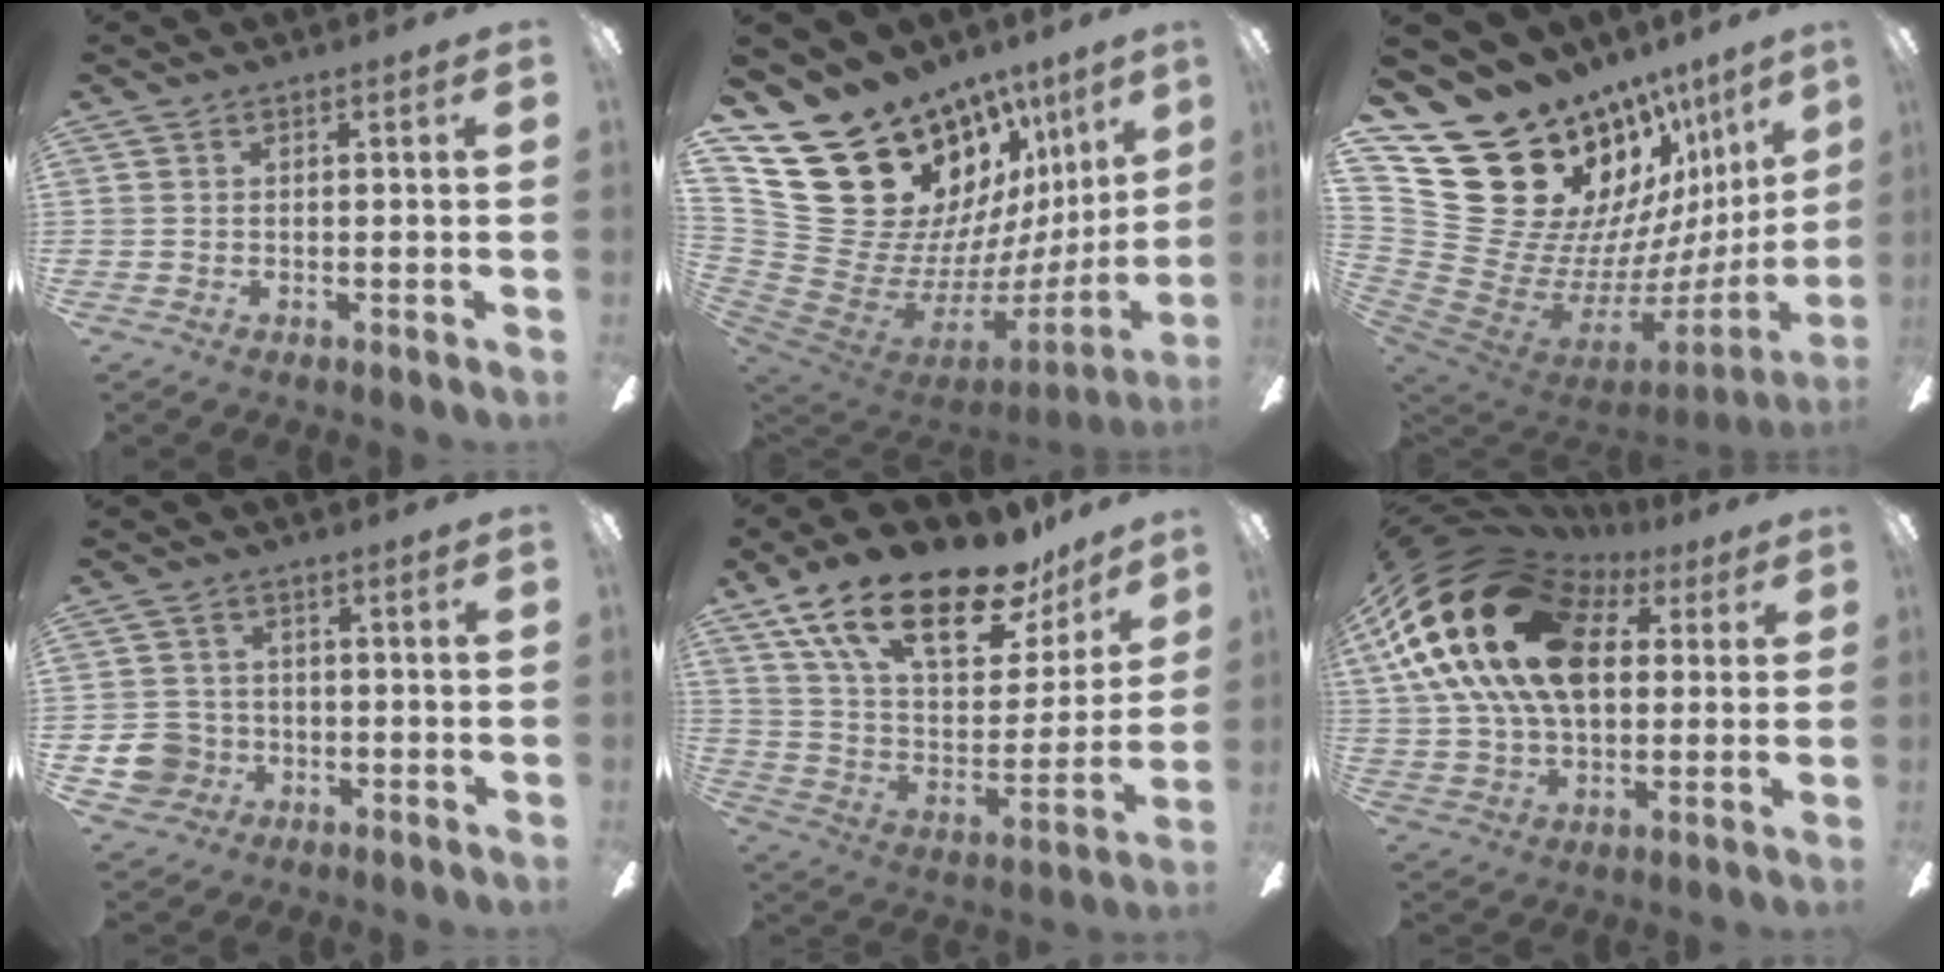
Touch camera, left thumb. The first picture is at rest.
{"total": 22.4, "force": [13.5, 14.6, 10.4], "torque": [-0.162, -0.132, 0.317]}
{"total": 20.7, "force": [13.7, 13.4, 7.7], "torque": [-0.108, -0.160, 0.321]}
{"total": 7.9, "force": [-2.0, 7.2, 2.4], "torque": [-0.065, 0.022, -0.033]}
{"total": 24.0, "force": [15.9, 10.1, 14.8], "torque": [-0.252, -0.085, 0.272]}
{"total": 26.9, "force": [8.4, 17.2, 18.8], "torque": [-0.384, -0.016, 0.143]}